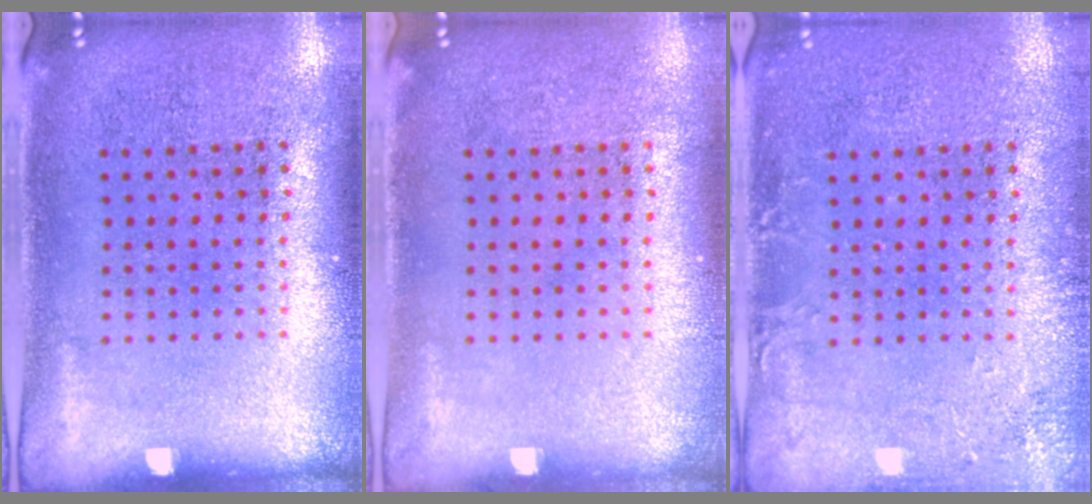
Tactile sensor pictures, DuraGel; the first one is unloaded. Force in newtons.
{"total": 0.0}
{"total": 2.1, "press": 2.1, "slide": 0.1}